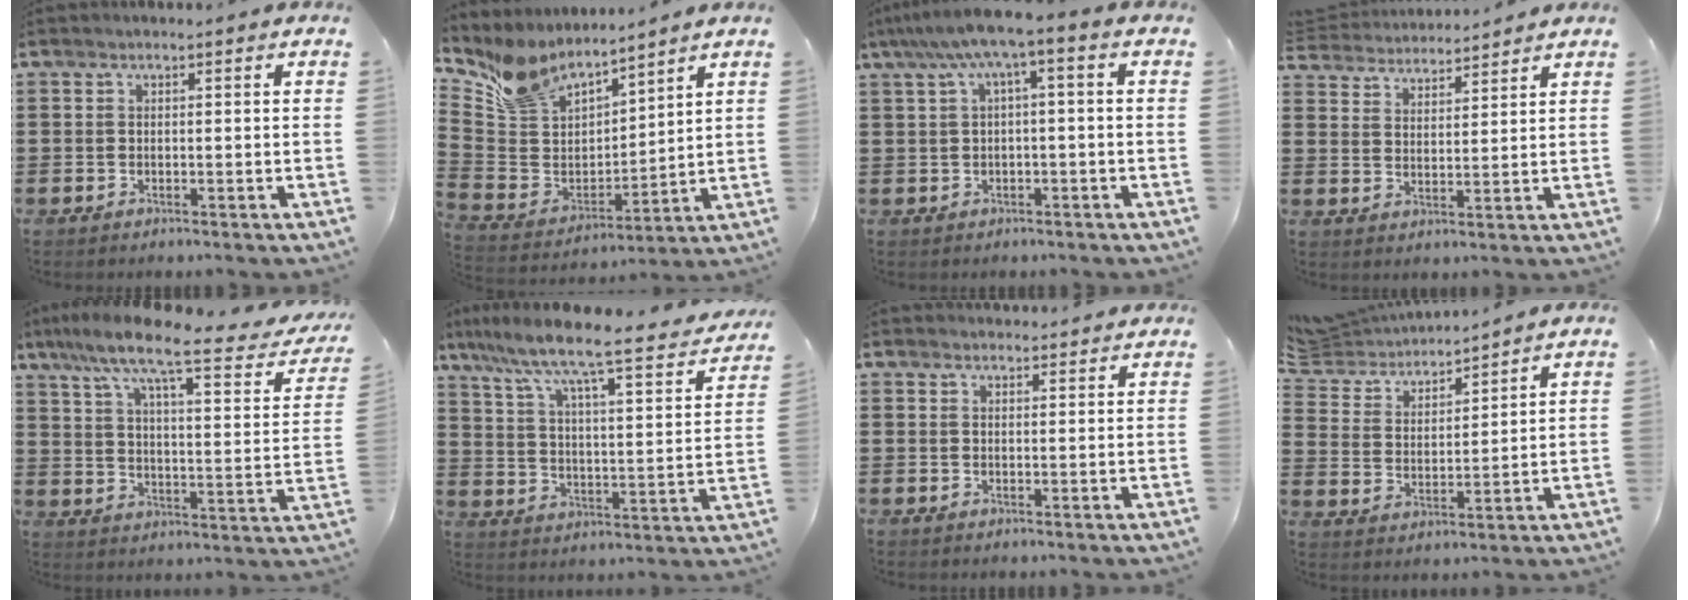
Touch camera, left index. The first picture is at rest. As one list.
[{"total": 8.2, "force": [7.2, 3.5, 1.9], "torque": [-0.087, -0.042, 0.132]}, {"total": 4.7, "force": [0.1, 0.6, 4.7], "torque": [-0.096, -0.006, -0.008]}, {"total": 4.0, "force": [3.9, 0.5, -0.2], "torque": [-0.016, -0.023, 0.068]}, {"total": 9.6, "force": [7.2, 0.7, 6.3], "torque": [-0.133, -0.051, 0.109]}, {"total": 6.4, "force": [5.6, -0.4, 3.0], "torque": [-0.086, -0.059, 0.083]}, {"total": 2.0, "force": [1.9, 0.4, -0.1], "torque": [-0.003, -0.001, 0.038]}, {"total": 4.8, "force": [4.6, 1.3, 0.5], "torque": [-0.047, -0.031, 0.075]}]